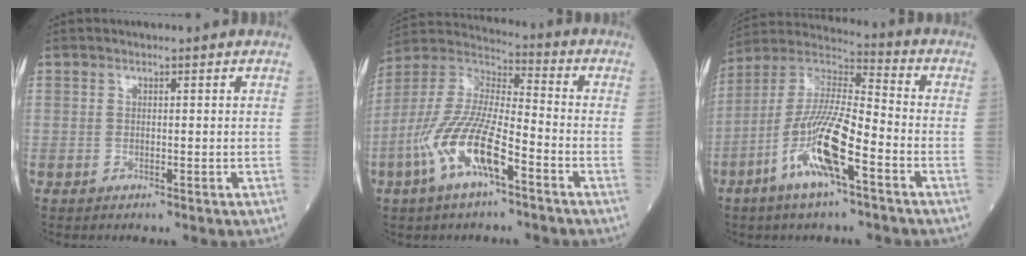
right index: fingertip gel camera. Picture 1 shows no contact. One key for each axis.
{"total": 13.8, "fx": -6.1, "fy": 3.6, "fz": 11.8, "tx": -0.256, "ty": 0.001, "tz": -0.119}
{"total": 14.1, "fx": -6.0, "fy": 2.3, "fz": 12.6, "tx": -0.253, "ty": -0.003, "tz": -0.116}